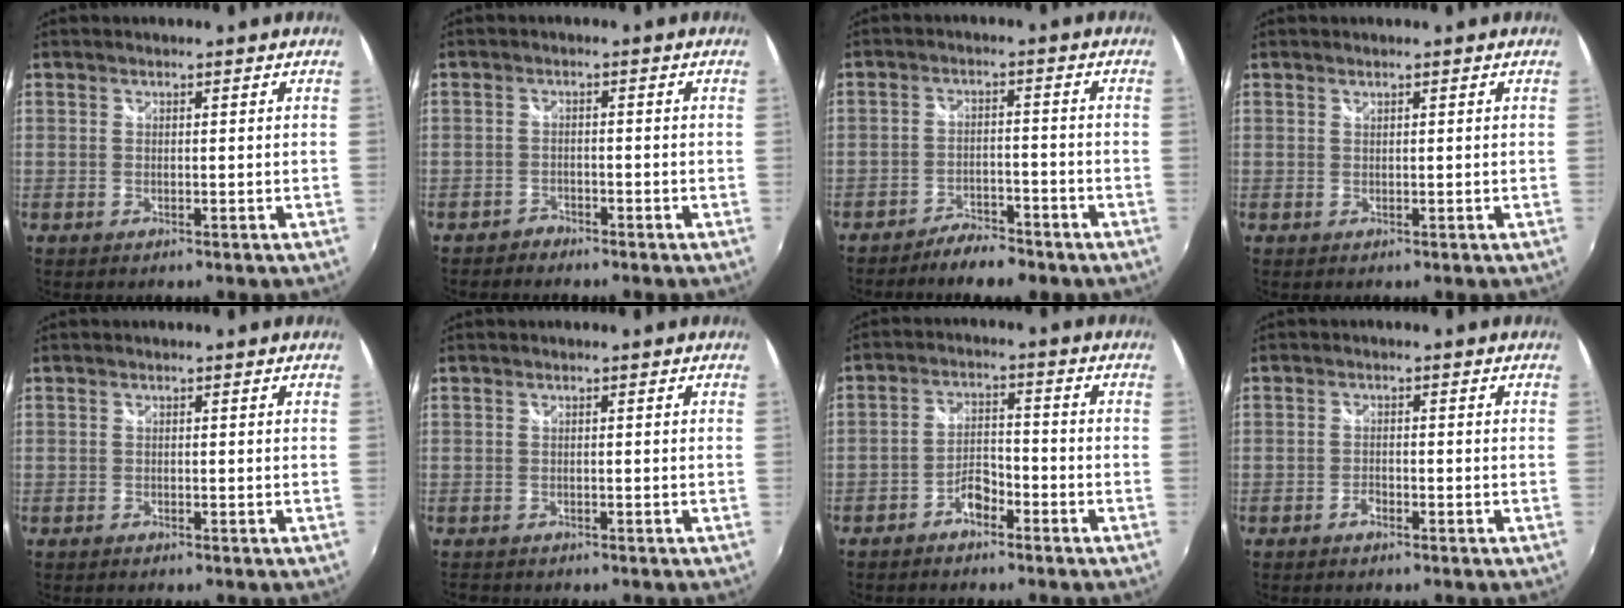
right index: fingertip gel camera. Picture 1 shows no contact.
{"total": 2.2, "force": [-2.0, 1.0, -0.2], "torque": [-0.004, 0.002, -0.039]}
{"total": 6.9, "force": [-5.8, 2.3, 2.9], "torque": [-0.076, 0.002, -0.088]}
{"total": 0.0}
{"total": 0.6, "force": [-0.5, 0.2, 0.1], "torque": [-0.002, -0.004, -0.011]}
{"total": 2.0, "force": [-1.8, 0.8, 0.4], "torque": [-0.013, -0.011, -0.026]}
{"total": 4.4, "force": [-3.3, 1.9, 2.2], "torque": [-0.052, 0.014, -0.057]}
{"total": 1.5, "force": [-1.2, 0.5, 0.7], "torque": [-0.019, 0.003, -0.024]}